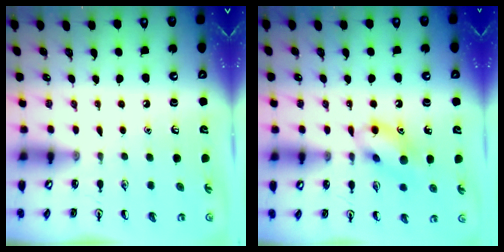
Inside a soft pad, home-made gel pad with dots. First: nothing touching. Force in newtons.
{"total": 12.0, "press": 12.0, "slide": 0.8}